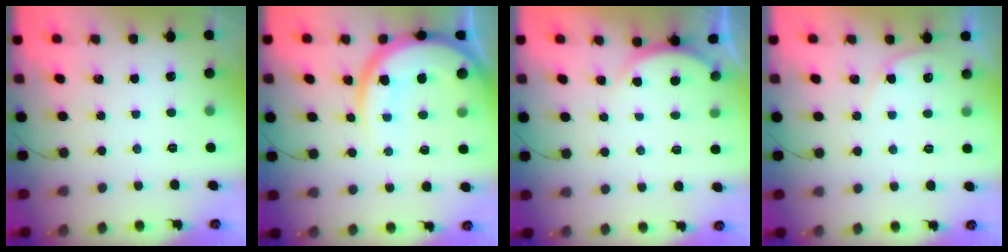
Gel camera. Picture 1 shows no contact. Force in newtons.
{"total": 14.3, "press": 14.2, "slide": 1.5}
{"total": 2.8, "press": 2.8, "slide": 0.4}
{"total": 3.4, "press": 3.3, "slide": 0.5}